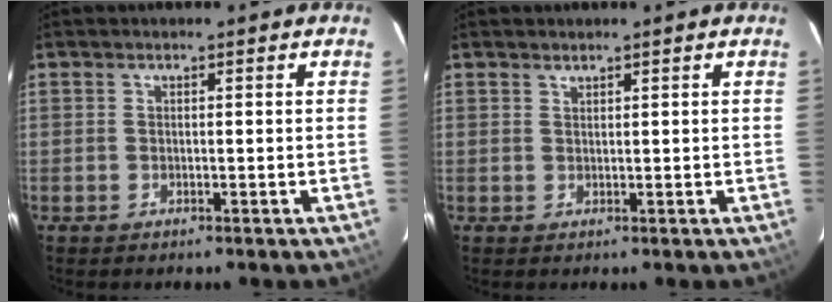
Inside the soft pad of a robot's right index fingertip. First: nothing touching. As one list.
[{"total": 0.7, "force": [0.7, 0.1, 0.1], "torque": [-0.001, 0.002, 0.014]}]